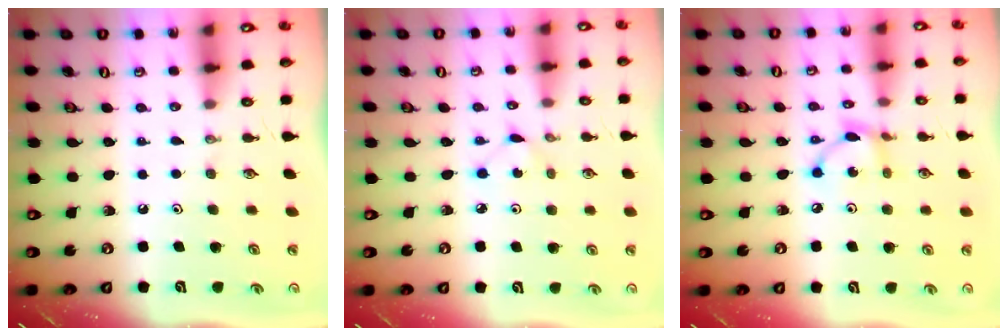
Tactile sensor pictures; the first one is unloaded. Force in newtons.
{"total": 2.7, "press": 2.7, "slide": 0.3}
{"total": 5.7, "press": 5.7, "slide": 0.2}